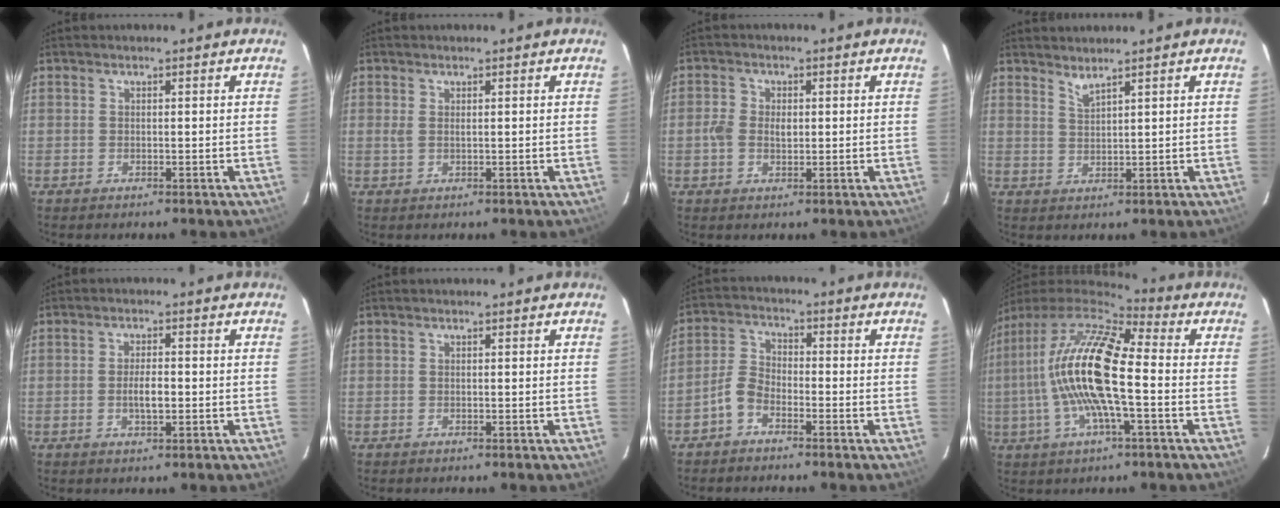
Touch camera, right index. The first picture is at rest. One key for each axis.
{"total": 1.1, "fx": 0.5, "fy": 0.3, "fz": 0.9, "tx": -0.022, "ty": 0.002, "tz": 0.009}
{"total": 3.5, "fx": -0.2, "fy": 2.5, "fz": 2.4, "tx": -0.051, "ty": 0.008, "tz": -0.005}
{"total": 2.1, "fx": 1.9, "fy": -0.2, "fz": 0.9, "tx": -0.018, "ty": -0.003, "tz": 0.034}
{"total": 3.6, "fx": -0.6, "fy": 1.2, "fz": 3.3, "tx": -0.061, "ty": 0.001, "tz": -0.009}
{"total": 0.0}
{"total": 4.5, "fx": -3.0, "fy": 2.4, "fz": 2.4, "tx": -0.057, "ty": 0.015, "tz": -0.065}
{"total": 17.7, "fx": -1.1, "fy": 4.1, "fz": 17.1, "tx": -0.314, "ty": 0.002, "tz": -0.033}